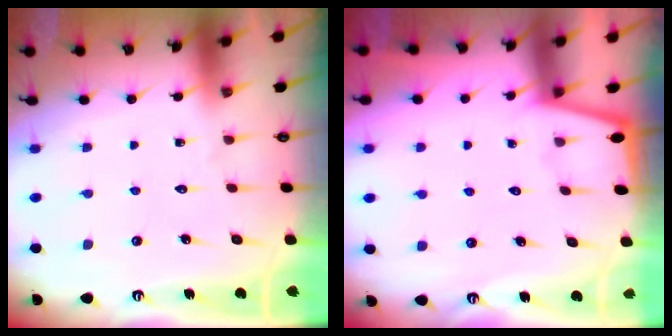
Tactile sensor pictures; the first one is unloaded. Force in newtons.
{"total": 1.3, "press": 1.2, "slide": 0.2}